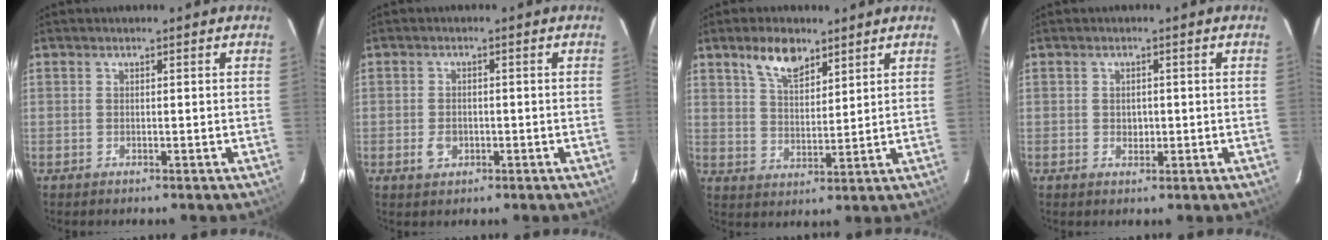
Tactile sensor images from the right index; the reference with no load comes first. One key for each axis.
{"total": 3.0, "fx": -0.9, "fy": 2.3, "fz": 1.7, "tx": -0.034, "ty": 0.000, "tz": -0.013}
{"total": 7.6, "fx": 5.1, "fy": 3.4, "fz": 4.4, "tx": -0.073, "ty": 0.007, "tz": 0.097}
{"total": 1.8, "fx": -0.1, "fy": 1.6, "fz": 0.9, "tx": -0.012, "ty": 0.001, "tz": 0.000}